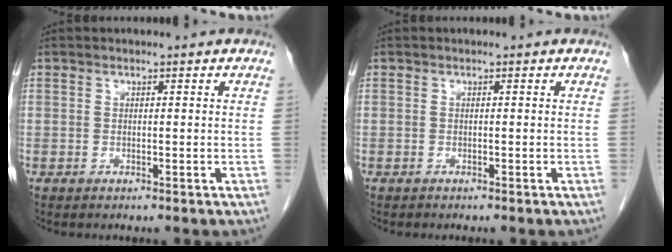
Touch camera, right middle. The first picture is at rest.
{"total": 0.0}